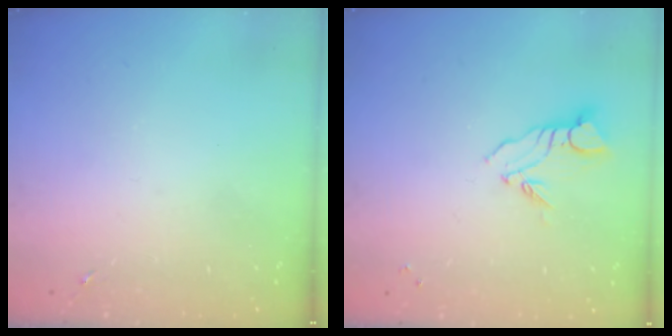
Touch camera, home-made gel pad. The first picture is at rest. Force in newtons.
{"total": 6.1, "press": 6.1, "slide": 0.5}